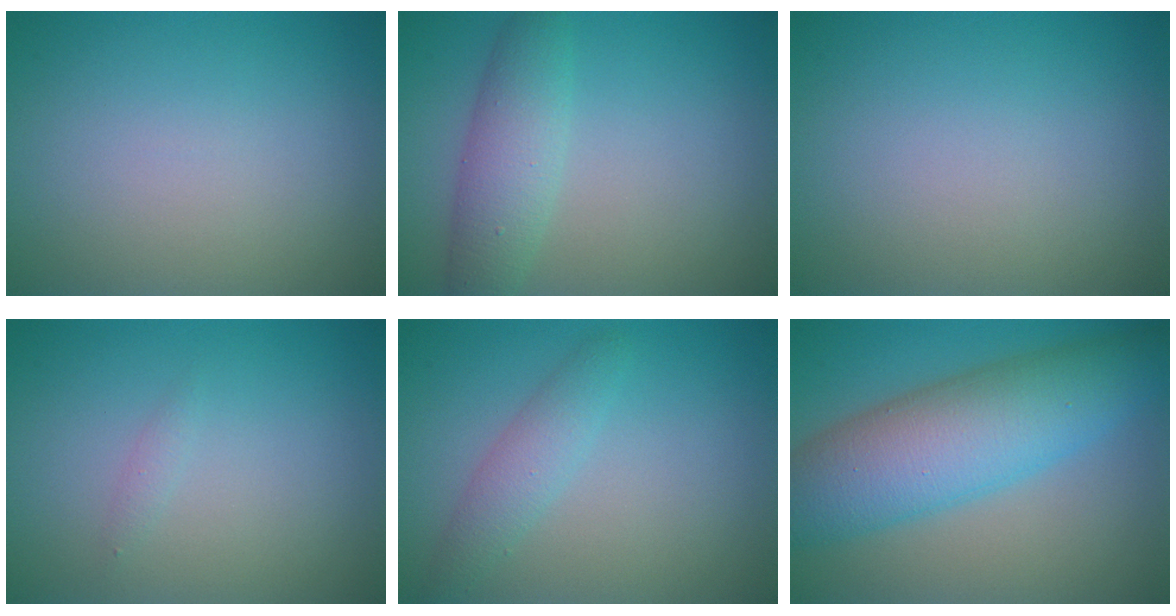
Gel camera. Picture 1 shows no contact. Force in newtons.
{"total": 3.9, "press": 3.9, "slide": 0.1}
{"total": 0.0}
{"total": 0.6, "press": 0.6, "slide": 0.0}
{"total": 2.2, "press": 2.2, "slide": 0.1}
{"total": 9.2, "press": 9.2, "slide": 0.3}